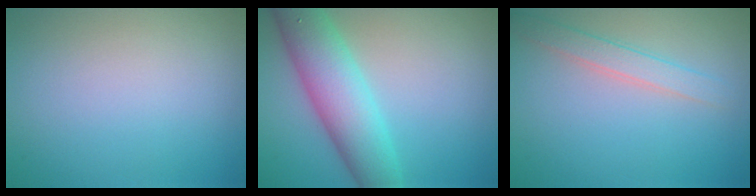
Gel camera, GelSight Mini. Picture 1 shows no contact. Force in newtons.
{"total": 6.8, "press": 6.8, "slide": 0.2}
{"total": 2.1, "press": 2.1, "slide": 0.0}